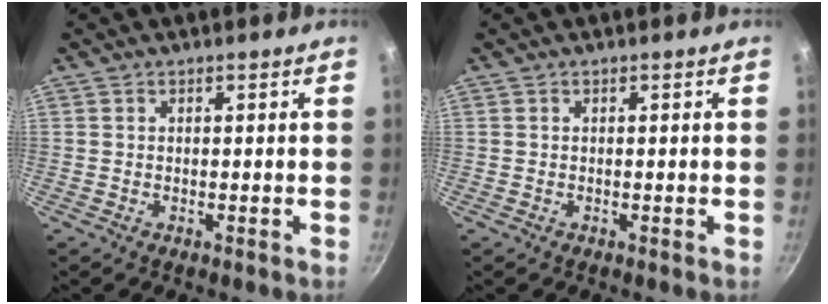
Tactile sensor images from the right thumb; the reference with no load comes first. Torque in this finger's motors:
{"motor_torque": [0.03, -0.11, -0.25, 0.05, -0.02]}